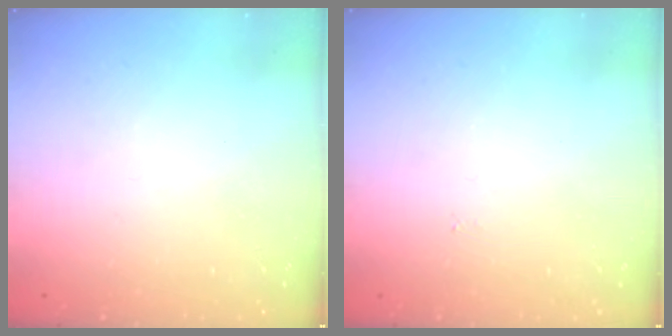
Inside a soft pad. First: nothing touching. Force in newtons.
{"total": 3.1, "press": 3.1, "slide": 0.4}